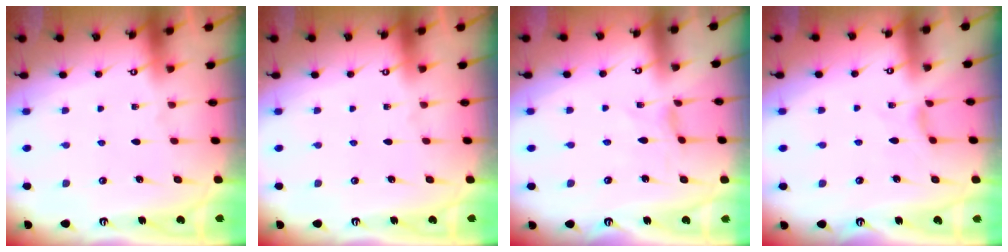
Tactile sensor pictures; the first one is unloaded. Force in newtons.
{"total": 0.0}
{"total": 0.0}
{"total": 1.7, "press": 1.6, "slide": 0.4}